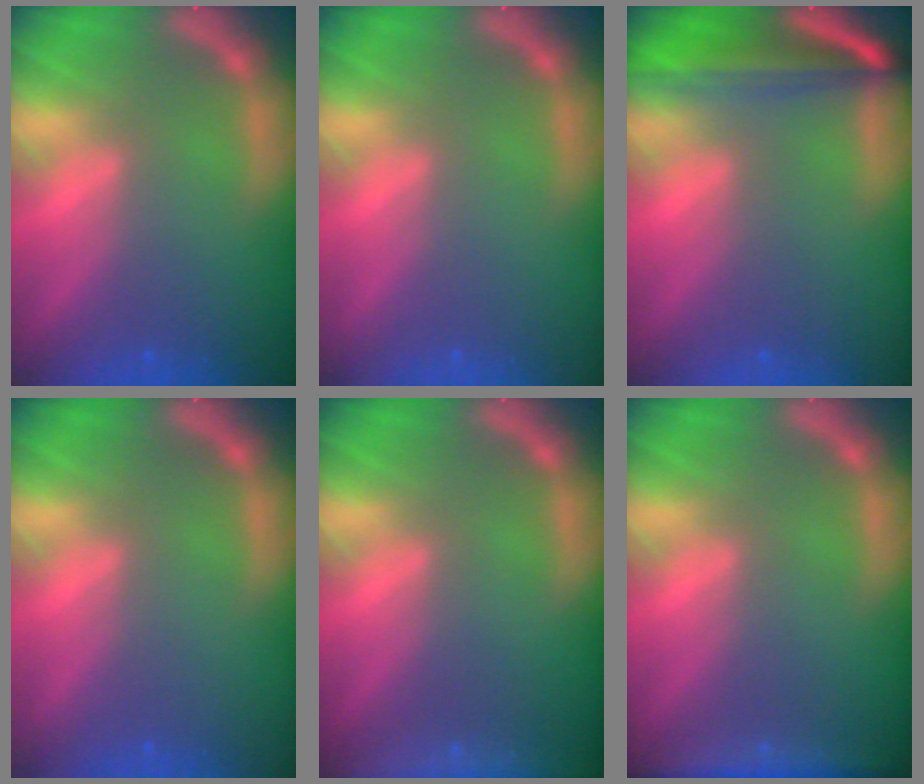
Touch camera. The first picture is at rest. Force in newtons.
{"total": 0.0}
{"total": 8.1}
{"total": 0.0}
{"total": 9.0}
{"total": 5.0}